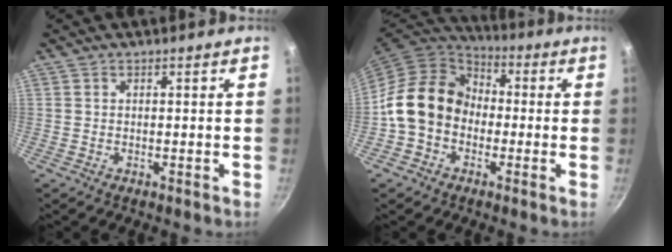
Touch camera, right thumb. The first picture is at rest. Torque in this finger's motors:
{"motor_torque": [1.49, 2.70, 0.76, -0.85, 0.20]}